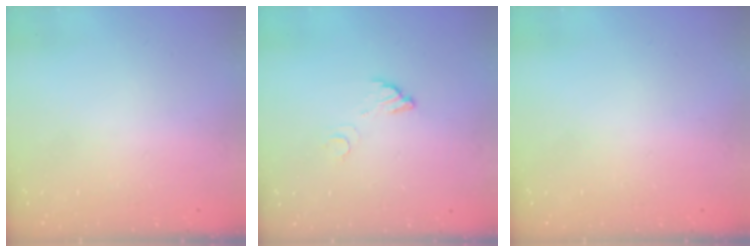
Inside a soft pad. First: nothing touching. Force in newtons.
{"total": 3.5, "press": 3.5, "slide": 0.2}
{"total": 0.0}